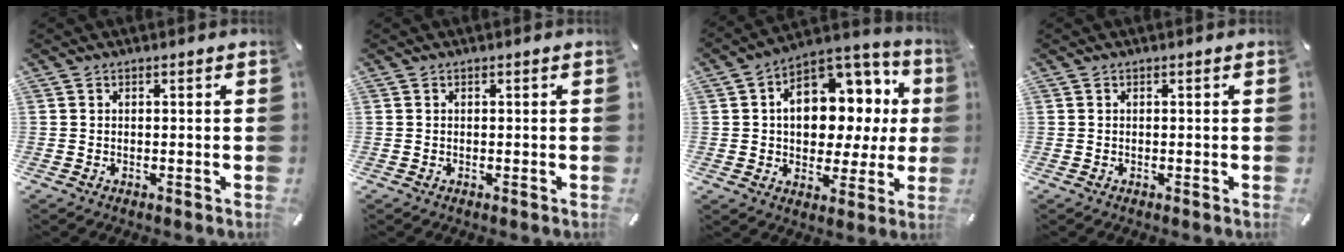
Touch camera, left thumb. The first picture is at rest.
{"total": 0.0}
{"total": 14.4, "force": [2.3, 10.5, 9.6], "torque": [-0.137, -0.014, 0.046]}
{"total": 0.0}